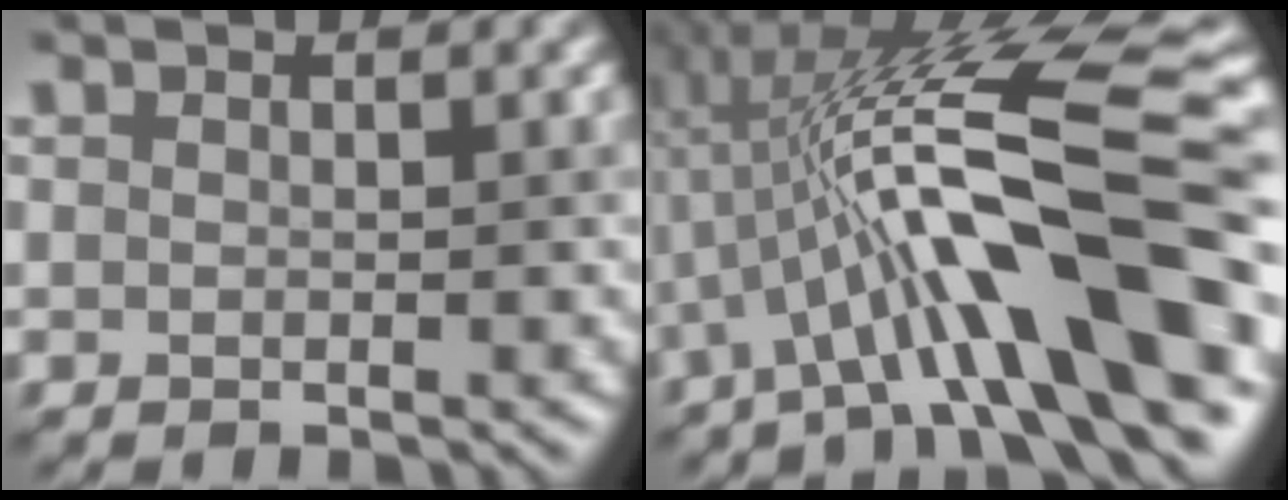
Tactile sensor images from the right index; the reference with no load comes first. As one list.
[{"total": 12.9, "force": [-2.1, 2.8, 12.4], "torque": [-0.198, 0.032, -0.035]}]